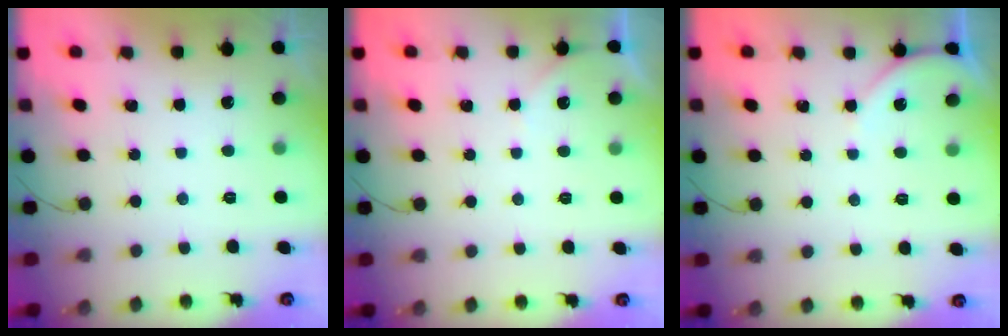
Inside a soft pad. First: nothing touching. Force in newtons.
{"total": 3.1, "press": 3.1, "slide": 0.3}
{"total": 4.0, "press": 4.0, "slide": 0.5}